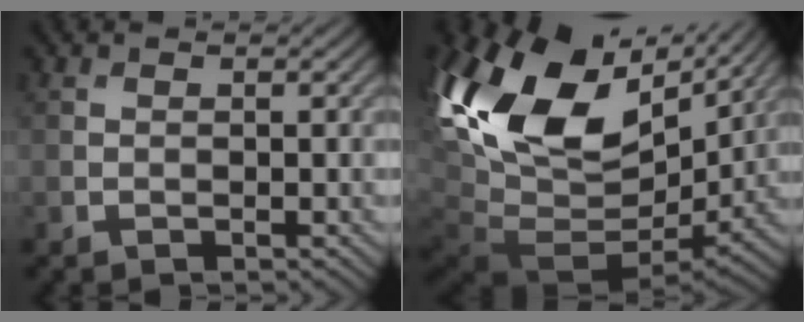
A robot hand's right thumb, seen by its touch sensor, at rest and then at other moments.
{"total": 19.7, "force": [5.4, 12.8, 14.0], "torque": [-0.303, -0.014, 0.118]}